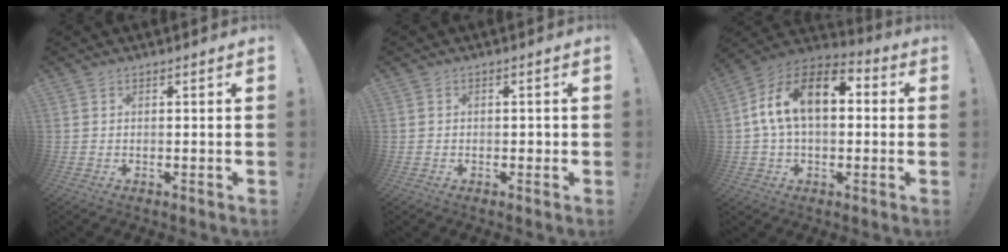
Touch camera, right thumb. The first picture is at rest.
{"total": 1.3, "force": [-0.6, 1.0, 0.6], "torque": [-0.012, 0.006, -0.011]}
{"total": 16.4, "force": [3.8, 9.4, 12.9], "torque": [-0.222, 0.004, 0.061]}